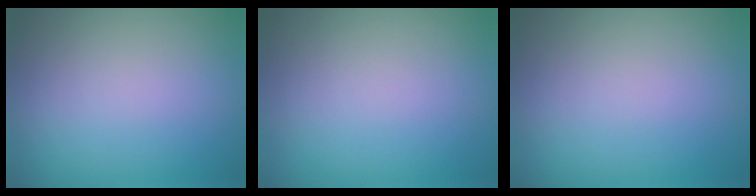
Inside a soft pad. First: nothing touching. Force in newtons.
{"total": 0.0}
{"total": 0.0}